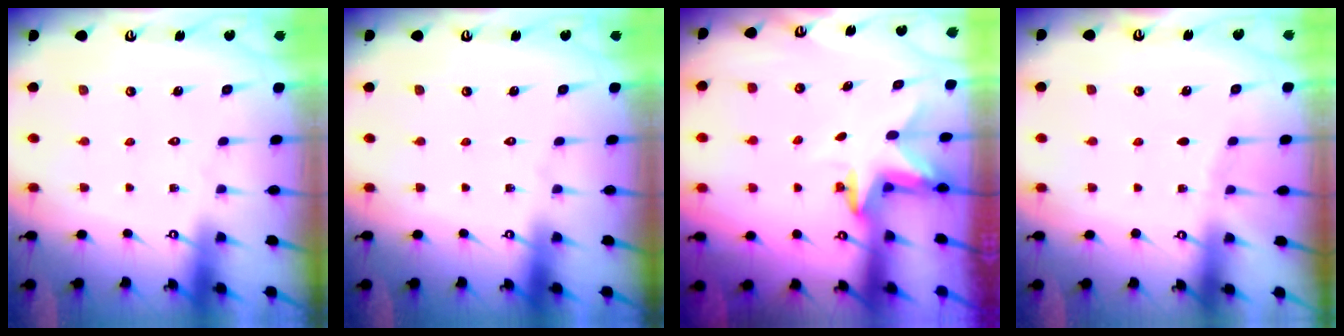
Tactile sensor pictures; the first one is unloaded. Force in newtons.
{"total": 0.0}
{"total": 2.5, "press": 2.4, "slide": 0.5}
{"total": 3.5, "press": 2.8, "slide": 2.2}